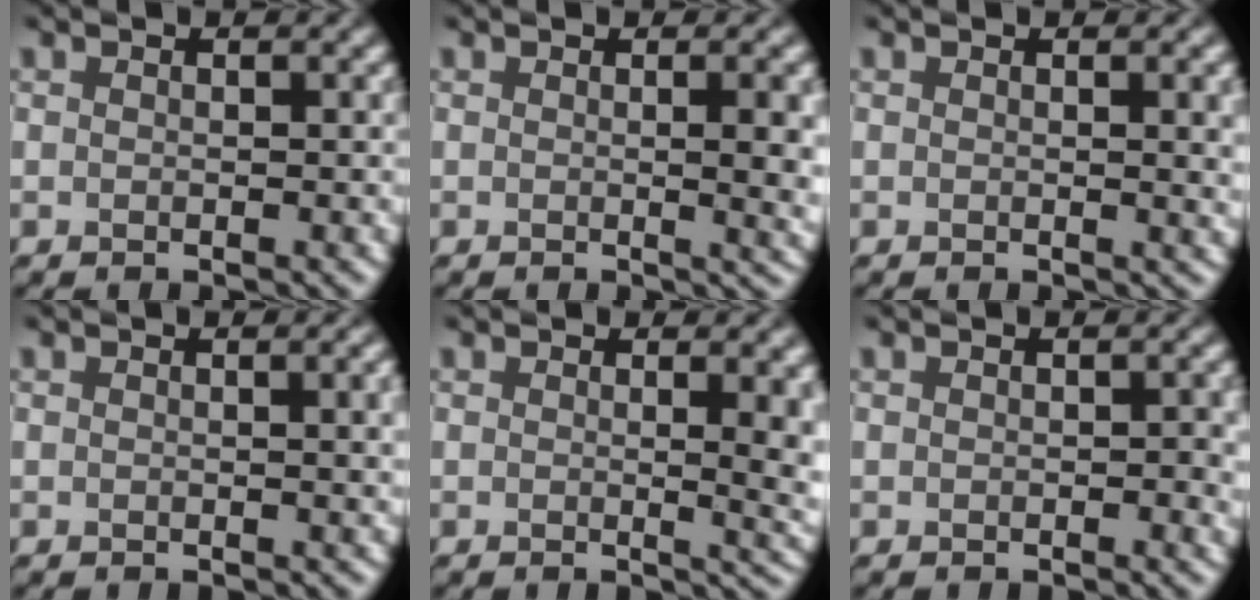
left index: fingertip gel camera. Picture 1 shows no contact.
{"total": 4.2, "force": [0.2, 1.2, 4.0], "torque": [-0.041, 0.000, 0.003]}
{"total": 3.0, "force": [0.5, 0.9, 2.8], "torque": [-0.024, 0.003, 0.005]}
{"total": 2.4, "force": [0.3, 0.7, 2.2], "torque": [-0.020, 0.004, 0.001]}
{"total": 5.4, "force": [0.7, 2.2, 4.9], "torque": [-0.034, -0.003, 0.014]}
{"total": 1.4, "force": [-0.2, 0.5, 1.3], "torque": [-0.014, -0.003, 0.000]}